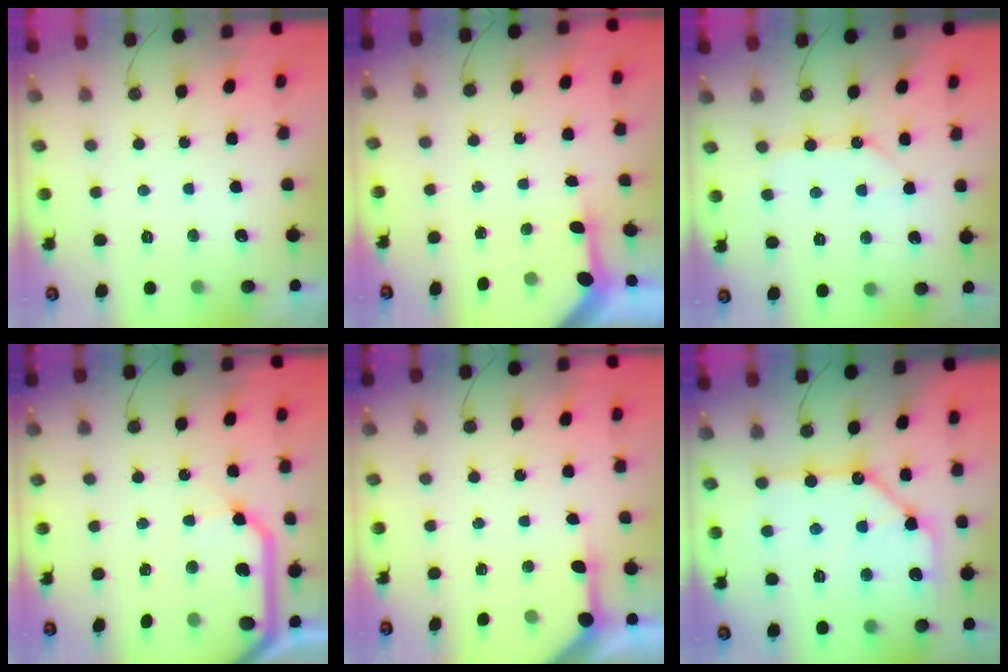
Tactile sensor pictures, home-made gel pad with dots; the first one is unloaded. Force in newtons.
{"total": 3.0, "press": 3.0, "slide": 0.3}
{"total": 9.6, "press": 9.5, "slide": 0.9}
{"total": 14.1, "press": 14.1, "slide": 1.0}
{"total": 4.6, "press": 4.5, "slide": 0.4}
{"total": 15.2, "press": 15.0, "slide": 1.9}